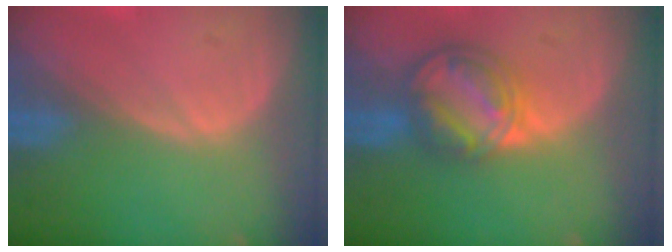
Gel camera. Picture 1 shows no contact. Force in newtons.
{"total": 8.0, "press": 6.9, "slide": 4.0}